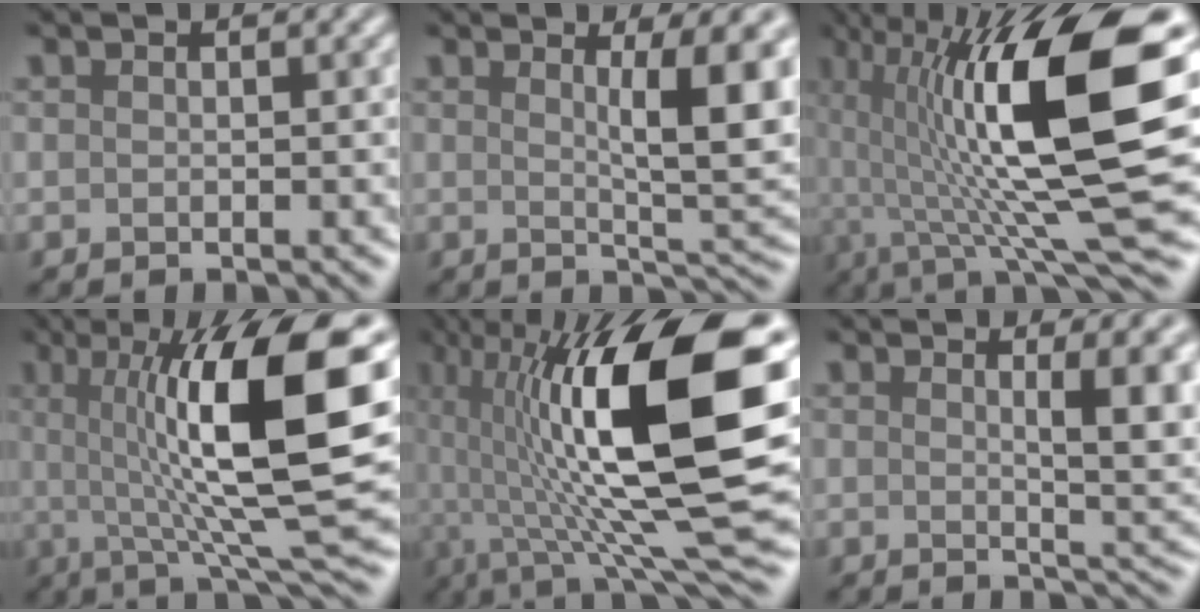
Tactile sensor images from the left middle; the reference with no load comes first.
{"total": 6.8, "force": [1.7, 1.1, 6.5], "torque": [-0.083, -0.005, 0.035]}
{"total": 14.8, "force": [1.5, 3.4, 14.3], "torque": [-0.238, 0.010, 0.030]}
{"total": 13.3, "force": [1.8, 3.0, 12.8], "torque": [-0.187, 0.009, 0.035]}
{"total": 16.2, "force": [1.4, 4.5, 15.5], "torque": [-0.266, 0.013, 0.028]}
{"total": 5.2, "force": [1.2, 1.1, 5.0], "torque": [-0.055, -0.002, 0.025]}